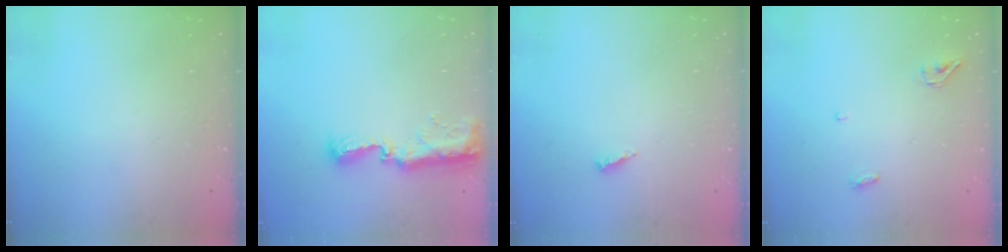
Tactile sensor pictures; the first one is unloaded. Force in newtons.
{"total": 9.1, "press": 9.1, "slide": 0.8}
{"total": 3.9, "press": 3.9, "slide": 0.2}
{"total": 3.2, "press": 3.0, "slide": 1.2}